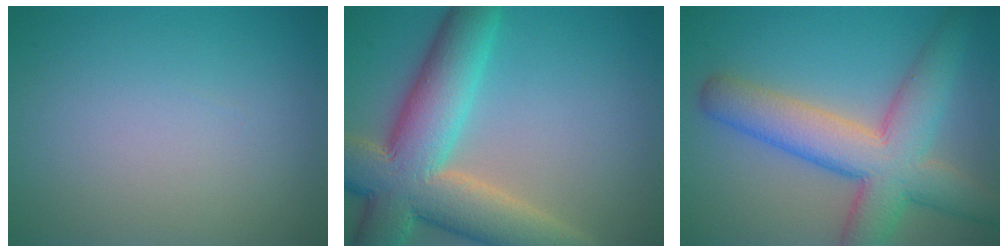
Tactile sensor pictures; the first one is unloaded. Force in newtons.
{"total": 11.6, "press": 11.5, "slide": 1.3}
{"total": 8.7, "press": 8.7, "slide": 0.3}